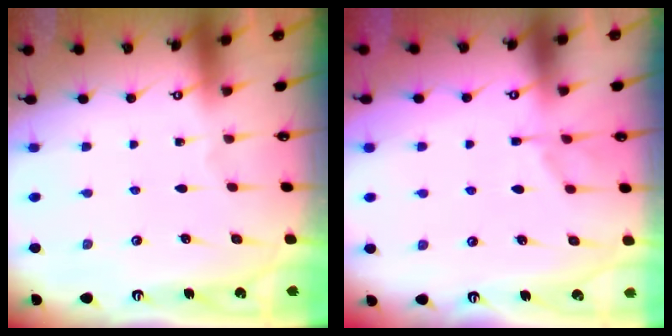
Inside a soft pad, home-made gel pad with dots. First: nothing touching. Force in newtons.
{"total": 1.1, "press": 0.0, "slide": 1.1}